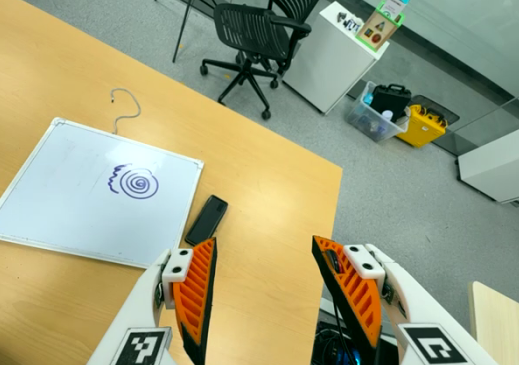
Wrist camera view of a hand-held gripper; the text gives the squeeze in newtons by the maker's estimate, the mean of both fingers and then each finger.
{"total": 0.0}